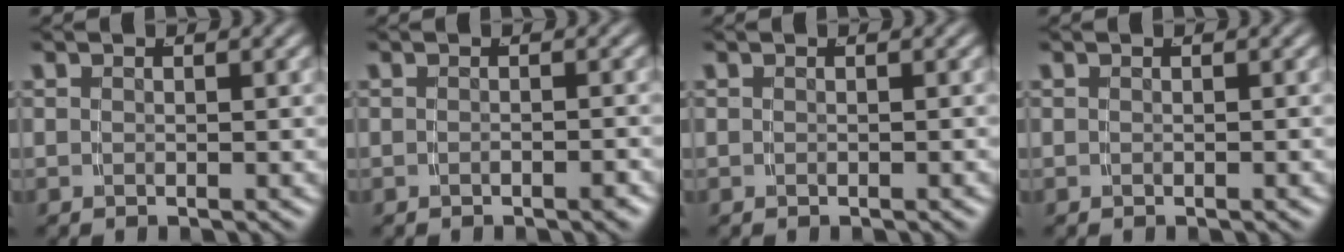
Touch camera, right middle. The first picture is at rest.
{"total": 0.8, "force": [-0.7, 0.0, 0.4], "torque": [-0.007, 0.006, -0.015]}
{"total": 0.0}
{"total": 0.0}